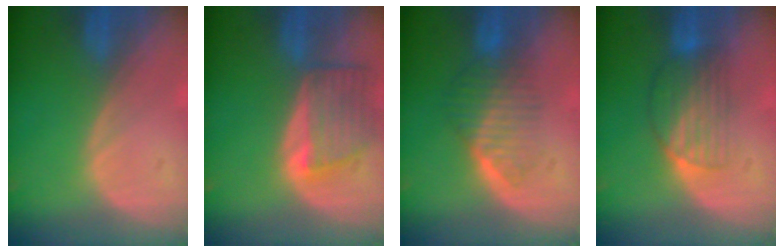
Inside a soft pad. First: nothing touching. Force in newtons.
{"total": 7.0, "press": 6.6, "slide": 2.4}
{"total": 6.4, "press": 5.8, "slide": 2.7}
{"total": 6.6, "press": 5.6, "slide": 3.4}